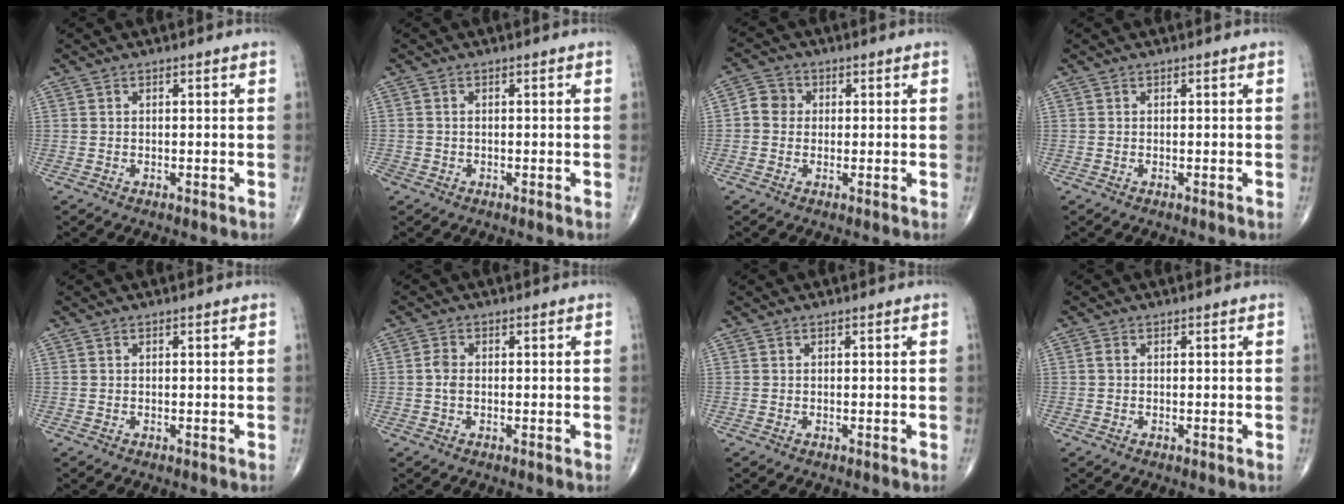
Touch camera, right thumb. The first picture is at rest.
{"total": 1.5, "force": [-0.6, 1.2, 0.6], "torque": [-0.009, 0.003, -0.013]}
{"total": 3.9, "force": [0.1, 3.6, 1.4], "torque": [-0.010, 0.009, -0.006]}
{"total": 0.0}
{"total": 0.0}
{"total": 2.0, "force": [-0.2, 1.2, 1.6], "torque": [-0.033, 0.003, -0.007]}
{"total": 0.0}
{"total": 0.8, "force": [0.0, 0.5, 0.6], "torque": [-0.014, -0.001, 0.000]}